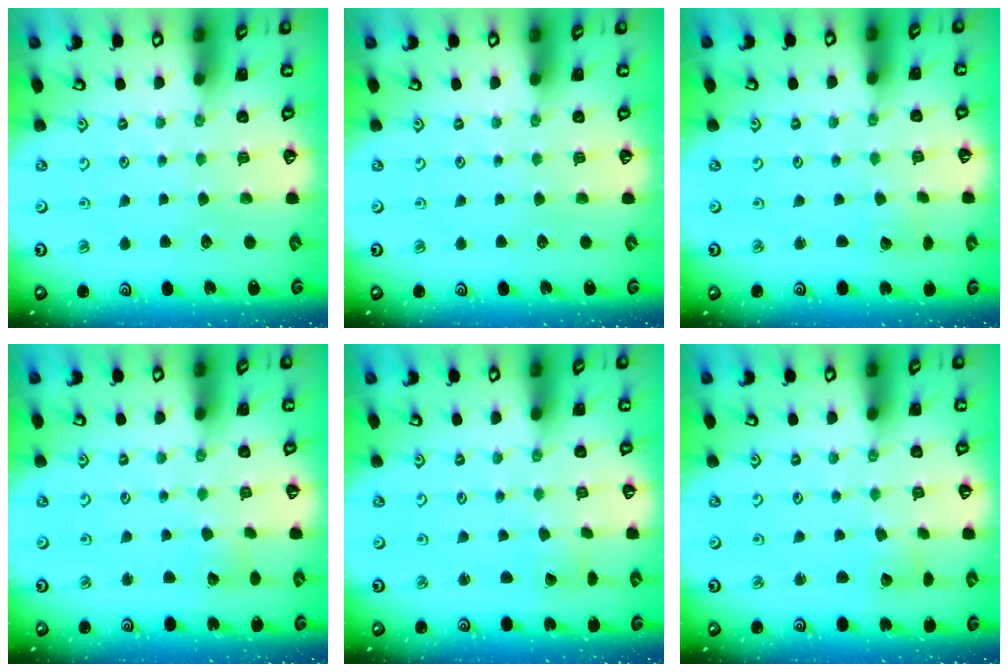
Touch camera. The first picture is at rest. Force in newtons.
{"total": 0.0}
{"total": 1.8, "press": 1.8, "slide": 0.1}
{"total": 2.7, "press": 2.7, "slide": 0.3}
{"total": 1.7, "press": 1.7, "slide": 0.1}
{"total": 2.1, "press": 2.1, "slide": 0.2}